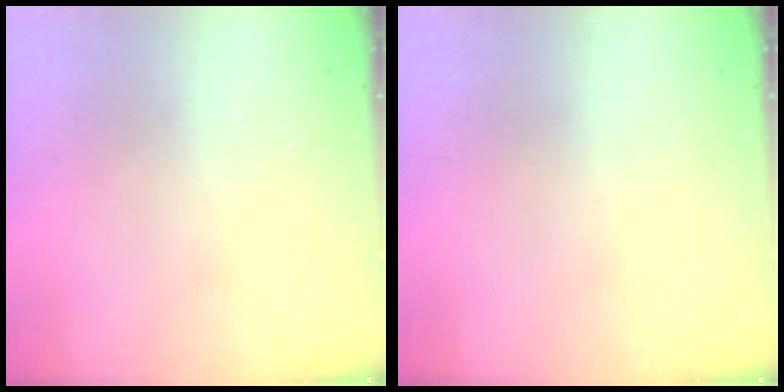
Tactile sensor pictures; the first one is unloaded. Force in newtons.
{"total": 0.0}